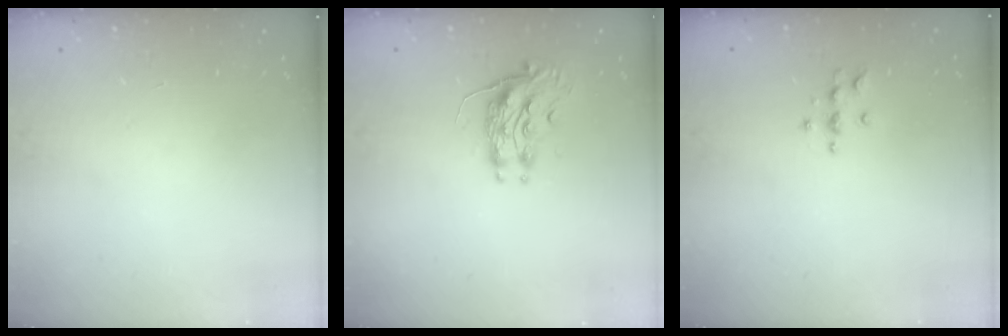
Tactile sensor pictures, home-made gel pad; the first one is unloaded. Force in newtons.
{"total": 8.8, "press": 8.8, "slide": 0.0}
{"total": 4.0, "press": 4.0, "slide": 0.5}